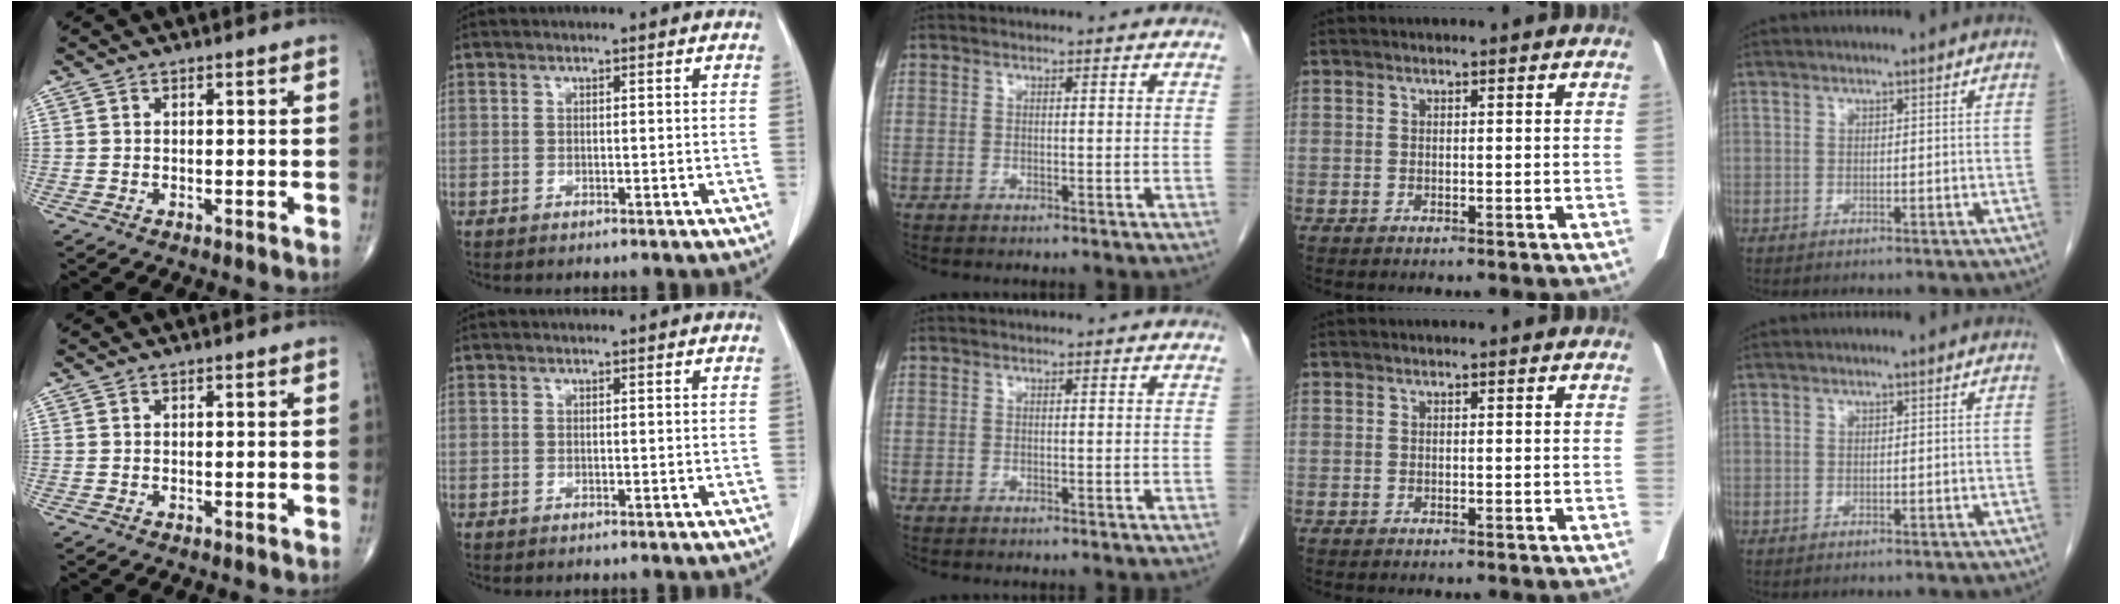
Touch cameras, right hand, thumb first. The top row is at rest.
{}